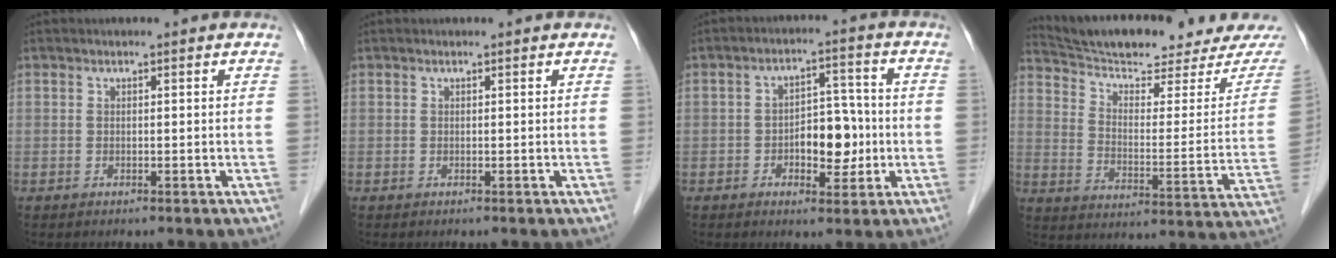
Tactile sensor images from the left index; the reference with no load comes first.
{"total": 0.0}
{"total": 6.8, "force": [-1.4, 3.6, 5.6], "torque": [-0.086, 0.017, -0.018]}
{"total": 21.3, "force": [20.0, 1.7, 7.0], "torque": [-0.107, -0.055, 0.278]}